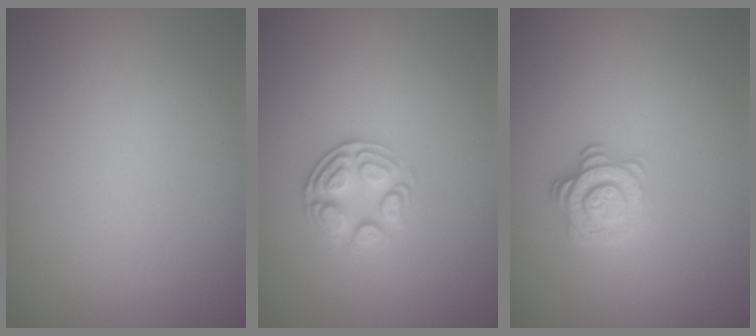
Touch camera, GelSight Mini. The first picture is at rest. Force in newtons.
{"total": 2.7, "press": 2.4, "slide": 1.2}
{"total": 2.9, "press": 2.5, "slide": 1.6}